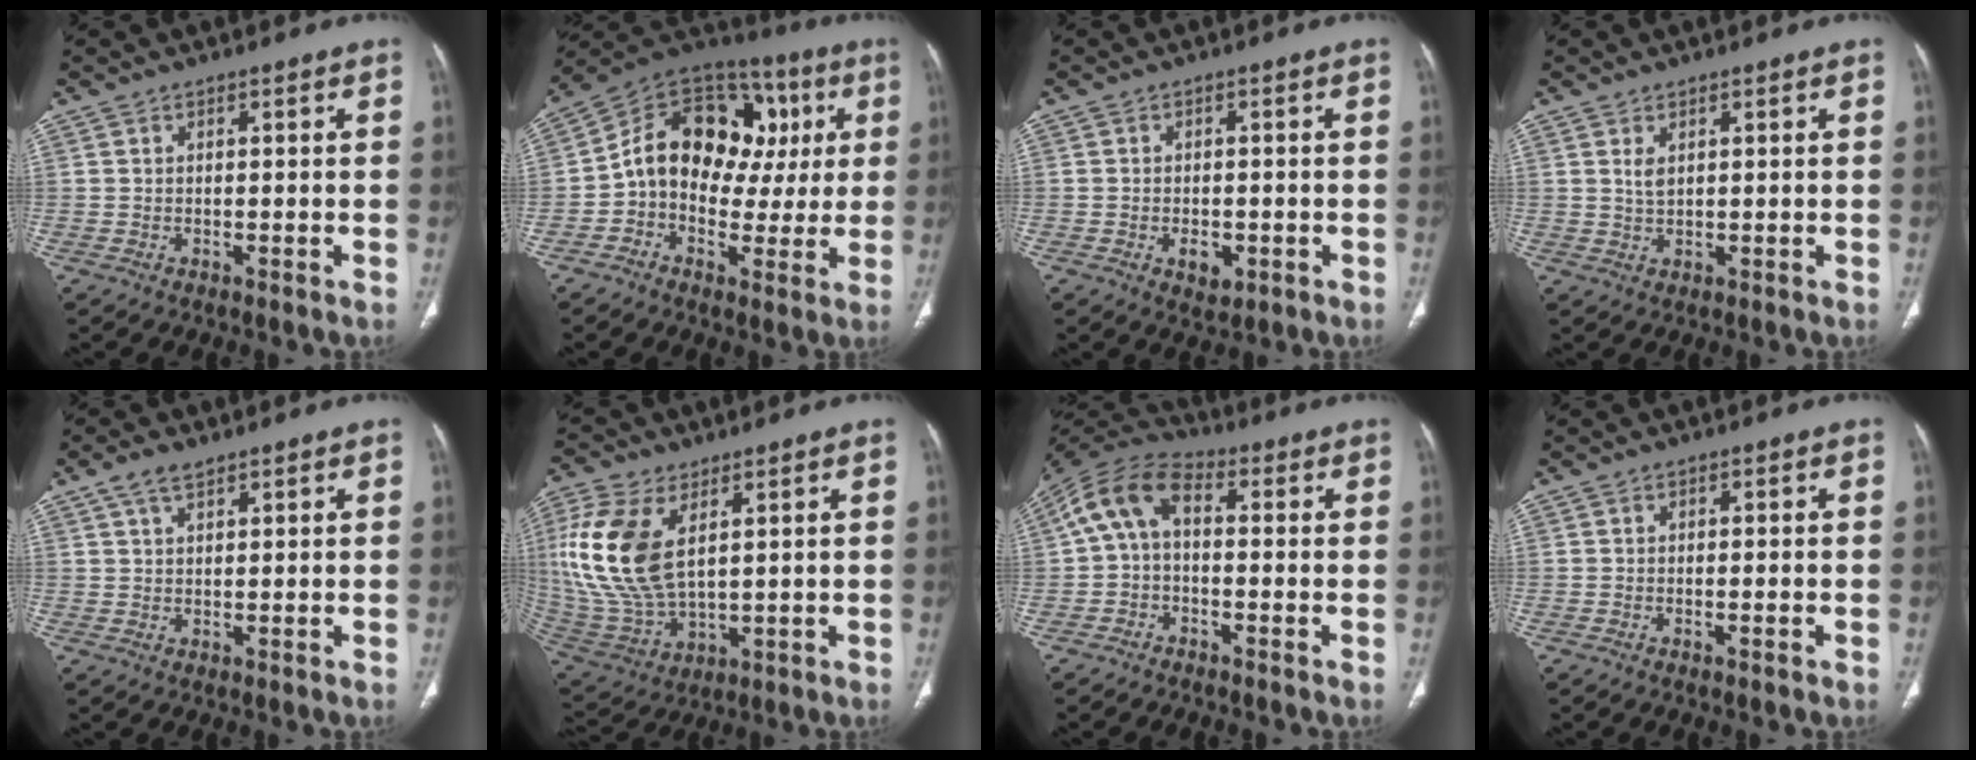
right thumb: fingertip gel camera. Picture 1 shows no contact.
{"total": 19.1, "force": [1.7, 14.3, 12.5], "torque": [-0.150, 0.050, 0.022]}
{"total": 3.8, "force": [-1.3, 2.3, 2.7], "torque": [-0.034, 0.004, -0.013]}
{"total": 2.0, "force": [0.9, 1.0, 1.4], "torque": [-0.028, -0.003, 0.025]}
{"total": 3.5, "force": [2.3, 1.5, 2.2], "torque": [-0.041, -0.001, 0.048]}
{"total": 17.7, "force": [5.1, 9.7, 13.9], "torque": [-0.306, -0.014, 0.111]}
{"total": 9.7, "force": [0.4, 5.9, 7.6], "torque": [-0.137, 0.034, -0.008]}
{"total": 1.1, "force": [-0.4, 0.2, 1.0], "torque": [-0.018, 0.000, -0.006]}